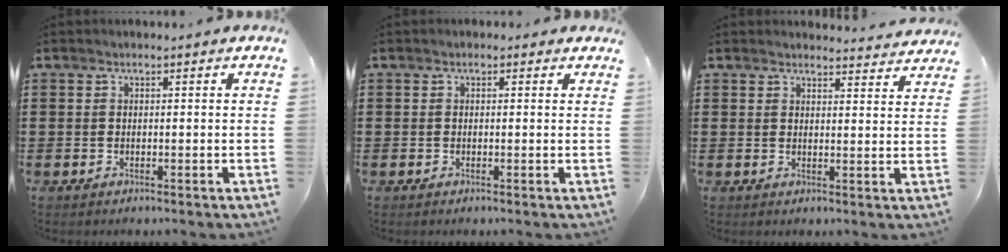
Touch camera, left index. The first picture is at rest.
{"total": 0.6, "force": [0.0, 0.6, 0.3], "torque": [-0.006, 0.004, -0.001]}
{"total": 2.9, "force": [2.9, 0.2, 0.3], "torque": [-0.007, -0.016, 0.053]}